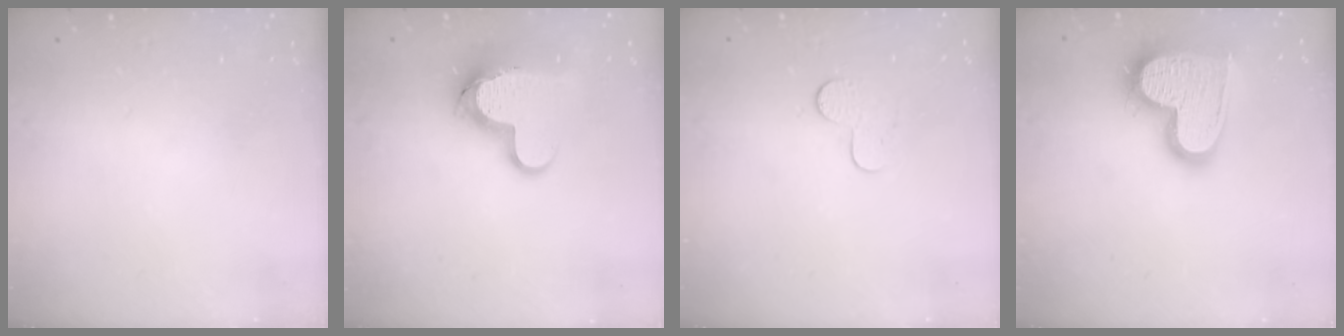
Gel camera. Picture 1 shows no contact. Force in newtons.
{"total": 13.2, "press": 13.2, "slide": 0.9}
{"total": 5.0, "press": 5.0, "slide": 0.5}
{"total": 20.6, "press": 20.5, "slide": 1.4}